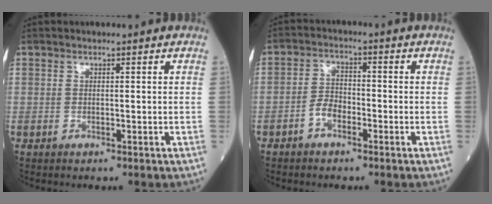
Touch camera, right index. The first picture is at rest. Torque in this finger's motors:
{"motor_torque": [0.12, -0.05, 0.04, 0.01]}